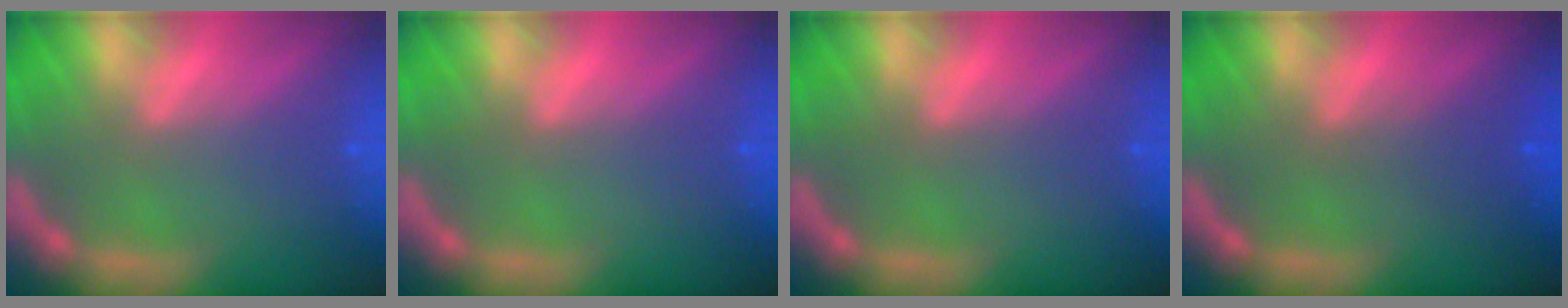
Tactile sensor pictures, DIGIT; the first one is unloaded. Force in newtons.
{"total": 0.0}
{"total": 0.0}
{"total": 2.0}